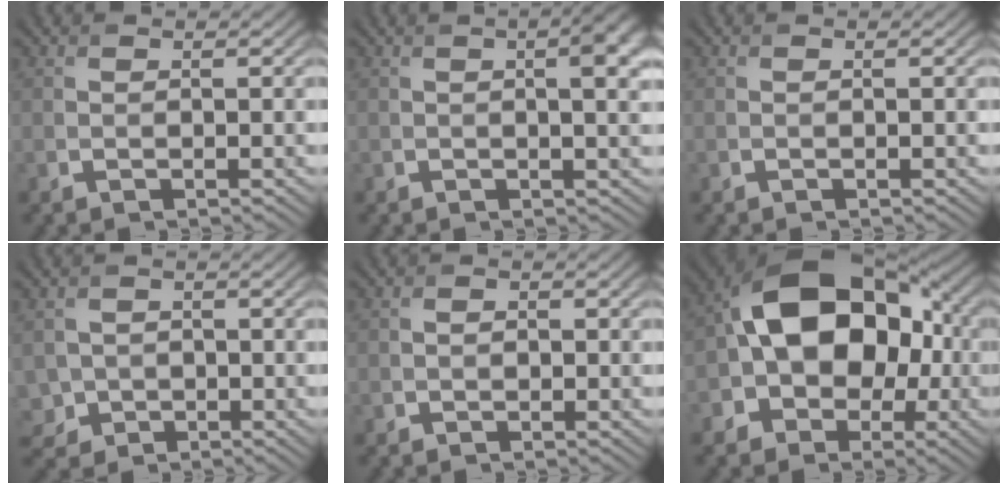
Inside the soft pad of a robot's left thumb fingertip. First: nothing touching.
{"total": 4.6, "force": [0.8, 1.6, 4.3], "torque": [-0.056, 0.005, 0.014]}
{"total": 0.0}
{"total": 3.4, "force": [-0.9, 3.1, 1.0], "torque": [-0.033, -0.008, -0.023]}
{"total": 1.2, "force": [-0.6, 0.9, 0.5], "torque": [-0.009, -0.001, -0.015]}
{"total": 15.7, "force": [-1.0, 10.9, 11.2], "torque": [-0.166, 0.018, -0.031]}